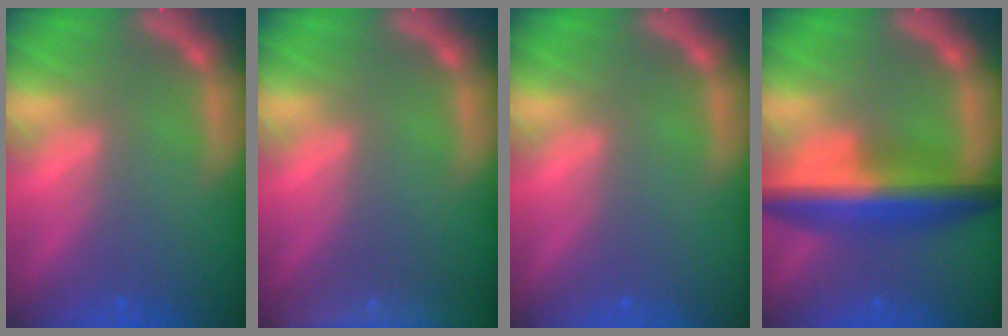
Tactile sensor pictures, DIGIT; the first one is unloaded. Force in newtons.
{"total": 9.5}
{"total": 0.0}
{"total": 8.0}